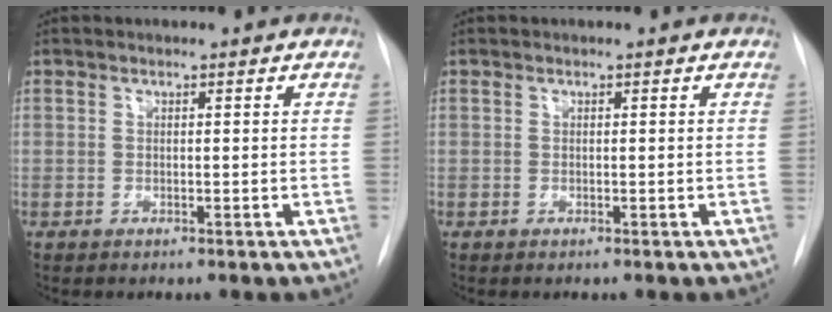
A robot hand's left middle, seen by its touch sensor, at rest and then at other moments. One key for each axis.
{"total": 0.0}